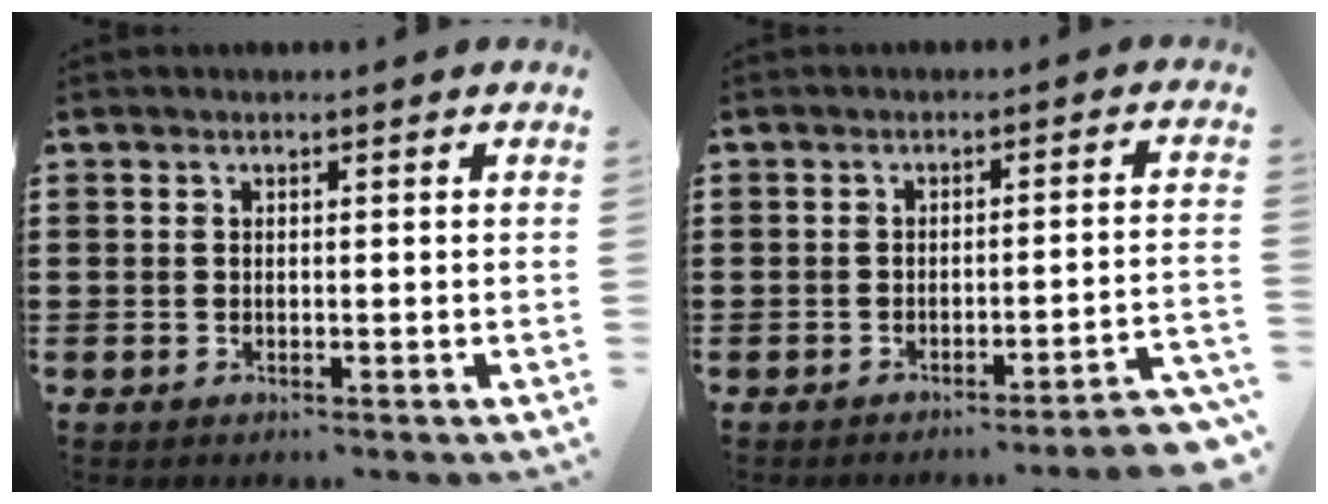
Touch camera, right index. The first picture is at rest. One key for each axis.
{"total": 3.0, "fx": -2.5, "fy": -0.6, "fz": 1.5, "tx": -0.027, "ty": -0.011, "tz": -0.053}